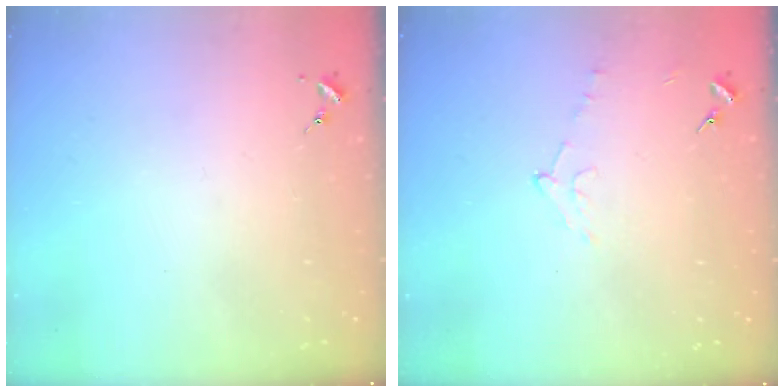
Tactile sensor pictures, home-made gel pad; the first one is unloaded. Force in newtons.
{"total": 4.9, "press": 4.8, "slide": 1.3}